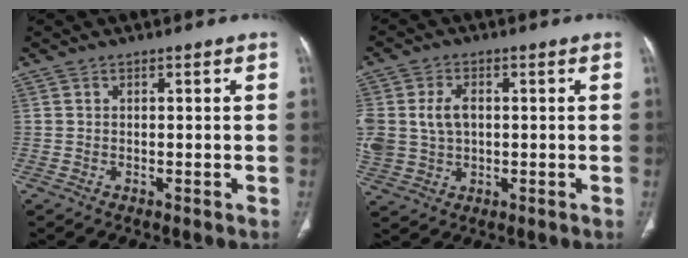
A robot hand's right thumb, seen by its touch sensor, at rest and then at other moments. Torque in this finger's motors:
{"motor_torque": [0.48, 0.48, 0.56, 0.62, 0.10]}